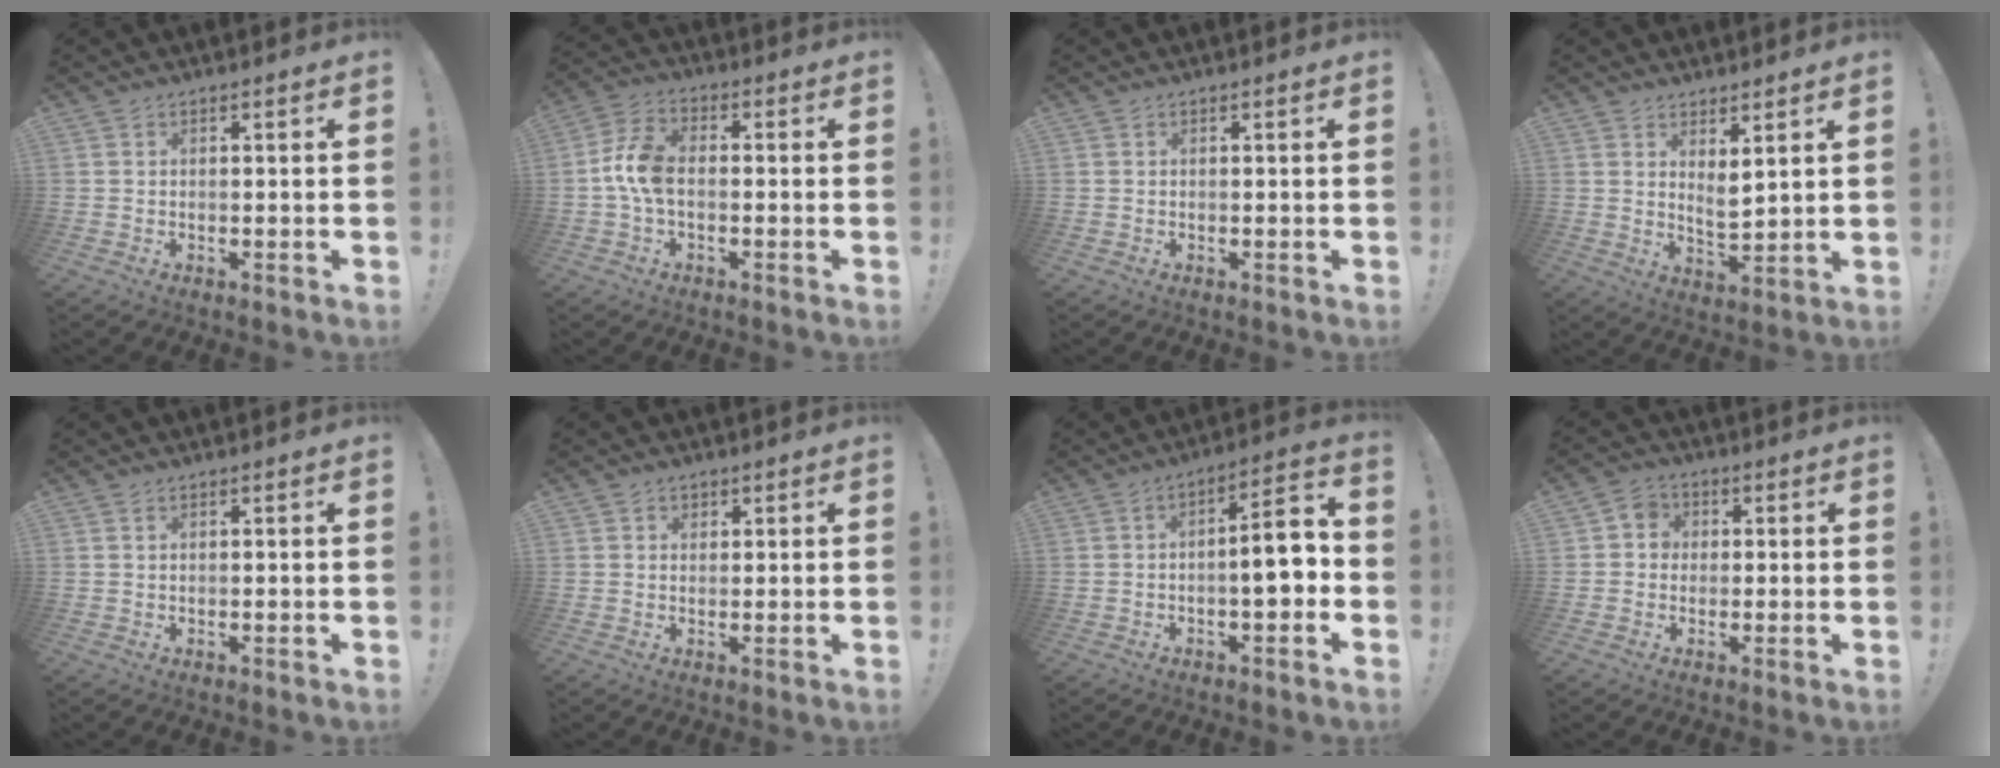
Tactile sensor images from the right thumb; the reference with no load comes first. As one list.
[{"total": 8.5, "force": [-1.2, 5.1, 6.8], "torque": [-0.138, 0.012, -0.016]}, {"total": 0.0}, {"total": 4.8, "force": [3.5, 1.3, 3.1], "torque": [-0.047, -0.029, 0.060]}, {"total": 0.0}, {"total": 1.4, "force": [0.7, 1.2, 0.3], "torque": [0.008, -0.005, 0.009]}, {"total": 9.5, "force": [-2.2, 2.5, 8.9], "torque": [-0.130, 0.011, -0.042]}, {"total": 4.7, "force": [0.2, 4.4, 1.7], "torque": [-0.025, 0.009, 0.004]}]